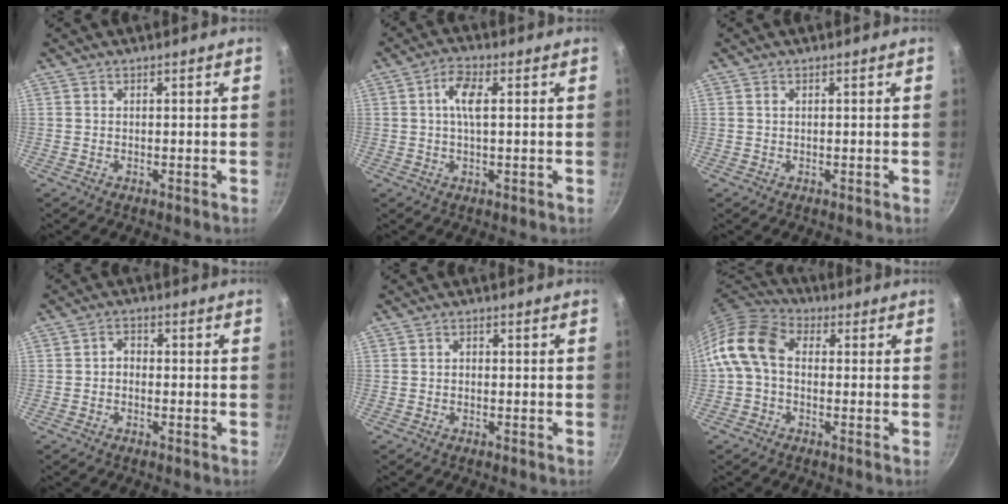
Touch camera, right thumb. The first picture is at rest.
{"total": 5.2, "force": [0.8, 2.0, 4.7], "torque": [-0.099, 0.011, 0.011]}
{"total": 0.6, "force": [0.2, 0.4, 0.4], "torque": [-0.008, 0.001, 0.003]}
{"total": 2.4, "force": [-0.5, 1.9, 1.4], "torque": [-0.013, 0.013, -0.013]}
{"total": 1.0, "force": [-0.1, 0.8, 0.6], "torque": [-0.010, 0.005, -0.003]}
{"total": 10.7, "force": [0.2, 7.7, 7.5], "torque": [-0.131, 0.031, -0.019]}